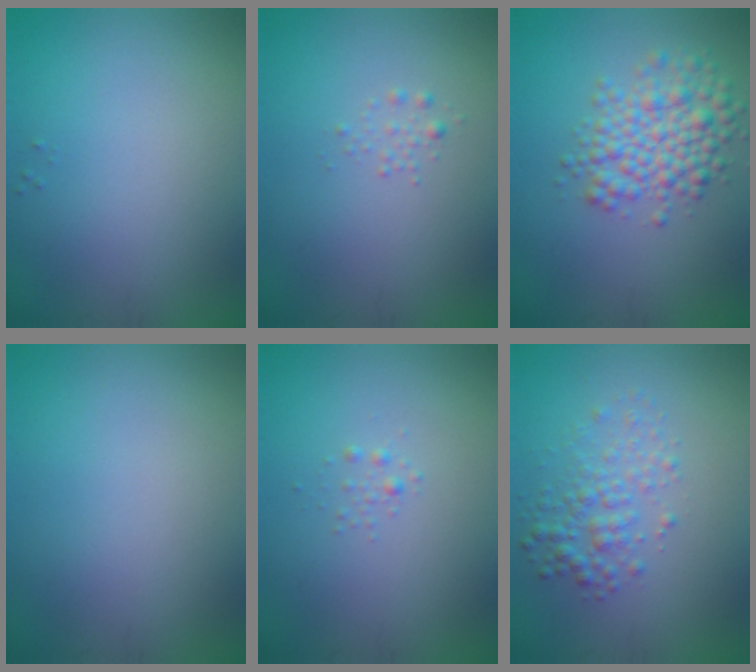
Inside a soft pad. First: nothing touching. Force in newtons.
{"total": 0.8, "press": 0.8, "slide": 0.0}
{"total": 4.9, "press": 4.9, "slide": 0.1}
{"total": 0.0}
{"total": 0.6, "press": 0.6, "slide": 0.0}
{"total": 2.8, "press": 2.8, "slide": 0.0}